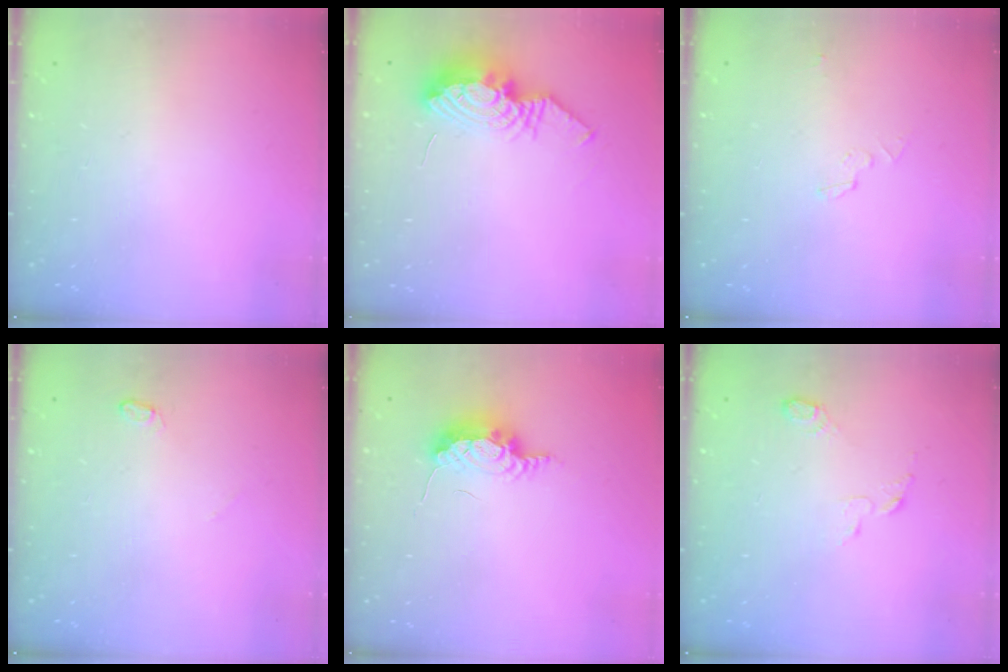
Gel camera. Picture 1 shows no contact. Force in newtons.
{"total": 9.7, "press": 9.6, "slide": 0.9}
{"total": 3.2, "press": 3.2, "slide": 0.2}
{"total": 4.4, "press": 4.4, "slide": 0.5}
{"total": 7.8, "press": 7.5, "slide": 1.9}
{"total": 4.6, "press": 4.6, "slide": 0.5}